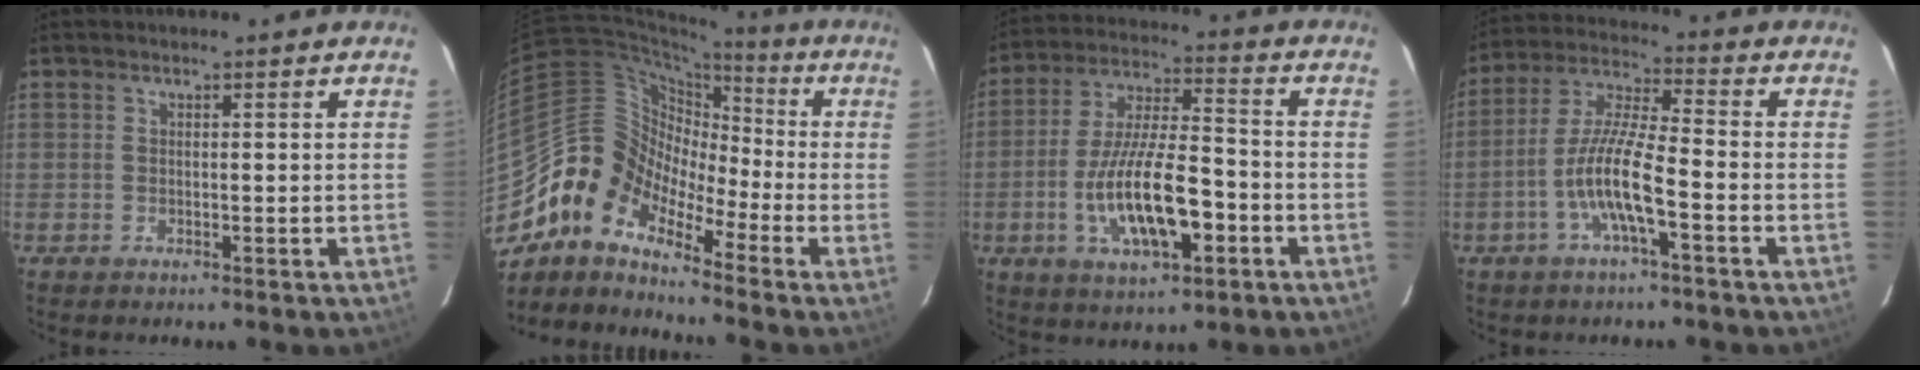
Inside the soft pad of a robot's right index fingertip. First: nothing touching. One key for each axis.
{"total": 10.0, "fx": -7.1, "fy": 6.3, "fz": 3.0, "tx": -0.057, "ty": 0.035, "tz": -0.173}
{"total": 15.7, "fx": -5.2, "fy": 5.2, "fz": 13.9, "tx": -0.272, "ty": -0.008, "tz": -0.084}
{"total": 10.2, "fx": -4.1, "fy": 1.2, "fz": 9.3, "tx": -0.195, "ty": 0.001, "tz": -0.081}